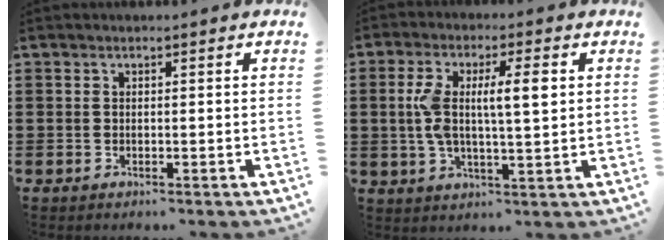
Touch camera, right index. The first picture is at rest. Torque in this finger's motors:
{"motor_torque": [0.53, 0.12, 0.73, 0.21]}